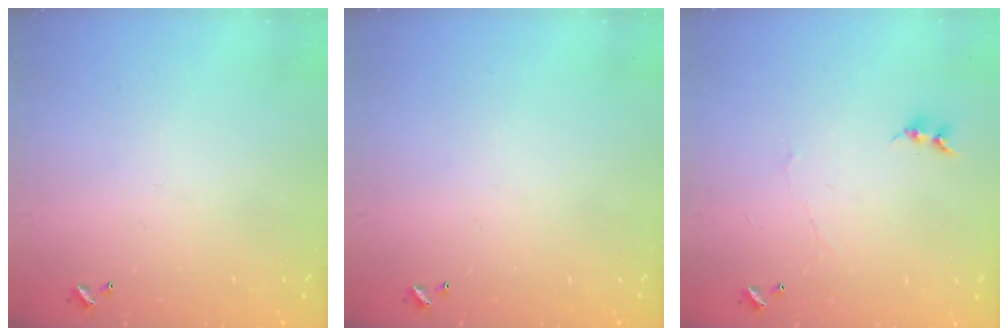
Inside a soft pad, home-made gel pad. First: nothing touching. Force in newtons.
{"total": 0.0}
{"total": 0.6, "press": 0.3, "slide": 0.5}